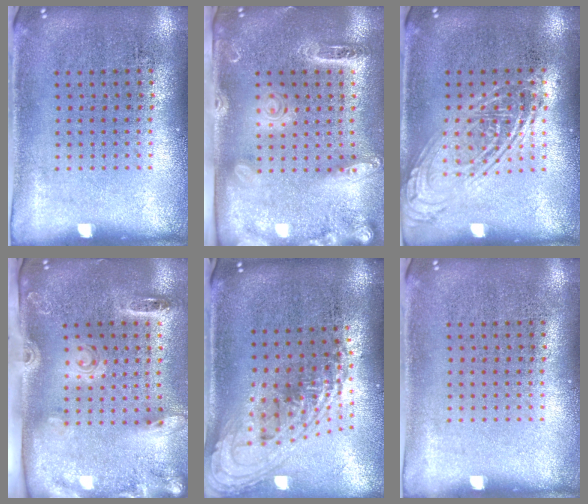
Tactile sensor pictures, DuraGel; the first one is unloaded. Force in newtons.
{"total": 2.5, "press": 2.0, "slide": 1.6}
{"total": 2.1, "press": 2.1, "slide": 0.1}
{"total": 2.7, "press": 1.9, "slide": 2.0}
{"total": 2.2, "press": 1.6, "slide": 1.5}
{"total": 0.0}